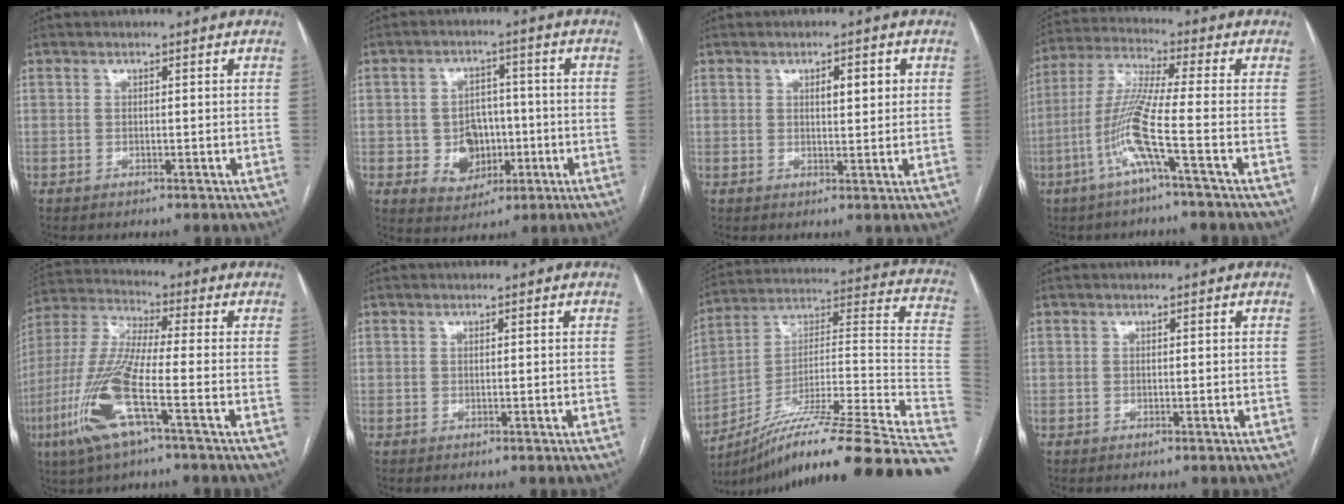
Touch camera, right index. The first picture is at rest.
{"total": 7.5, "force": [-1.4, 6.1, 4.1], "torque": [-0.068, 0.013, -0.012]}
{"total": 3.2, "force": [1.1, 1.1, 2.8], "torque": [-0.042, 0.002, 0.016]}
{"total": 10.6, "force": [-4.1, -1.1, 9.7], "torque": [-0.212, 0.000, -0.089]}
{"total": 13.8, "force": [-5.3, 0.9, 12.8], "torque": [-0.281, -0.012, -0.109]}
{"total": 0.0}
{"total": 30.7, "force": [-22.8, -1.4, 20.5], "torque": [-0.196, 0.018, -0.359]}
{"total": 0.0}